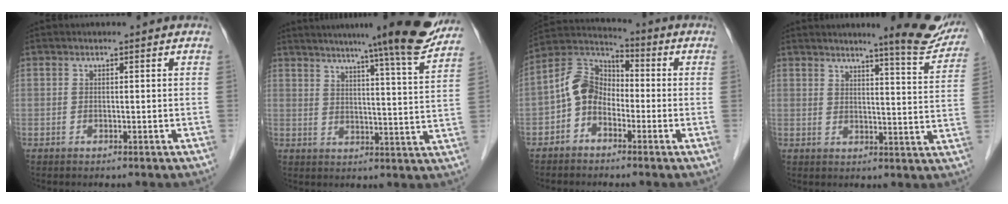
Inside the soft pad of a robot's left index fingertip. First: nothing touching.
{"total": 17.4, "force": [14.6, -0.7, 9.5], "torque": [-0.134, -0.023, 0.179]}
{"total": 7.2, "force": [-2.1, 5.3, 4.5], "torque": [-0.101, 0.030, -0.055]}
{"total": 9.7, "force": [8.5, 0.6, 4.7], "torque": [-0.046, -0.024, 0.089]}